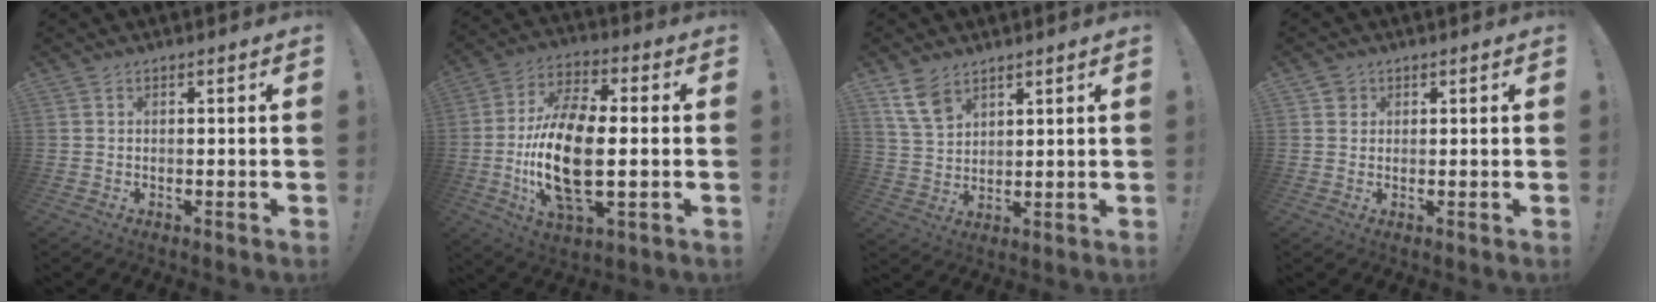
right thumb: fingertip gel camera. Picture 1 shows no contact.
{"total": 19.8, "force": [-2.1, 9.2, 17.4], "torque": [-0.355, -0.005, -0.034]}
{"total": 8.8, "force": [5.8, 5.2, 4.2], "torque": [-0.080, -0.024, 0.118]}
{"total": 2.1, "force": [1.0, 1.7, 0.4], "torque": [0.000, -0.001, 0.017]}